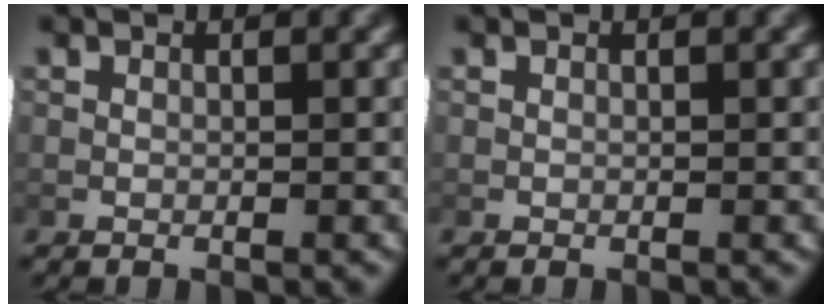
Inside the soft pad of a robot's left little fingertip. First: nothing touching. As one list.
[{"total": 0.0}]